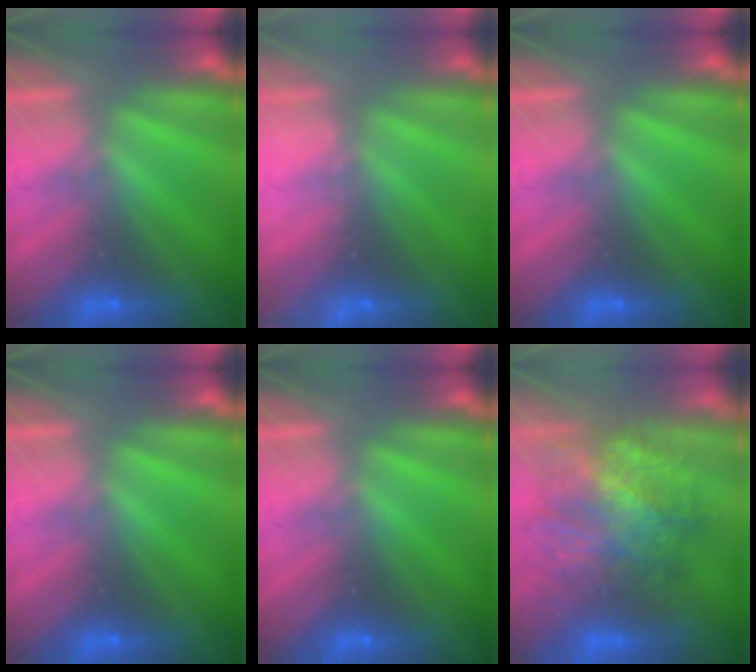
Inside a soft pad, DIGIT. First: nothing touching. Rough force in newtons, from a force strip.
{"total": 2.4}
{"total": 0.0}
{"total": 0.0}
{"total": 0.0}
{"total": 9.3}